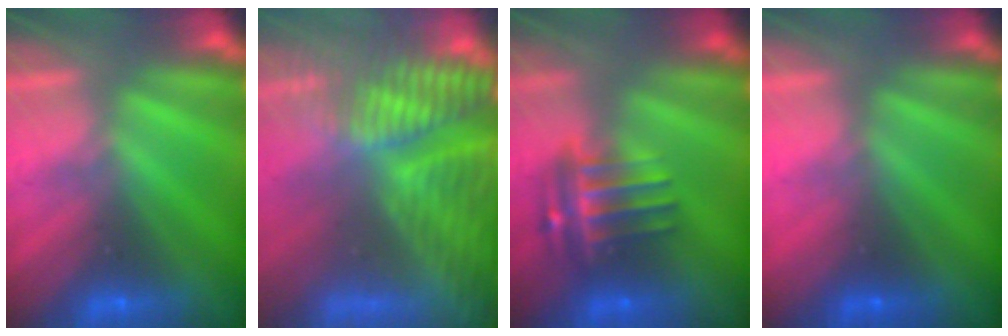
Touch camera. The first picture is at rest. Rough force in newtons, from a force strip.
{"total": 7.4}
{"total": 6.7}
{"total": 2.9}